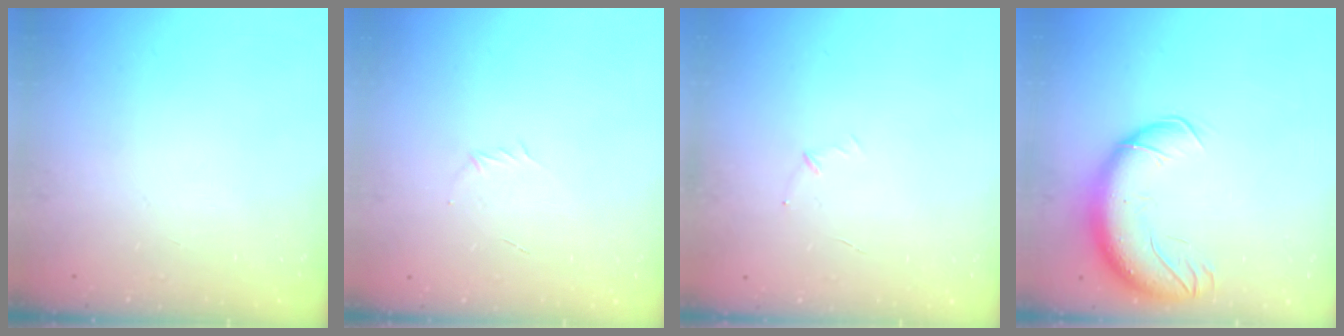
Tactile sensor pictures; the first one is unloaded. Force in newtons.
{"total": 2.8, "press": 2.7, "slide": 0.8}
{"total": 3.7, "press": 3.6, "slide": 0.9}
{"total": 16.6, "press": 16.1, "slide": 4.1}